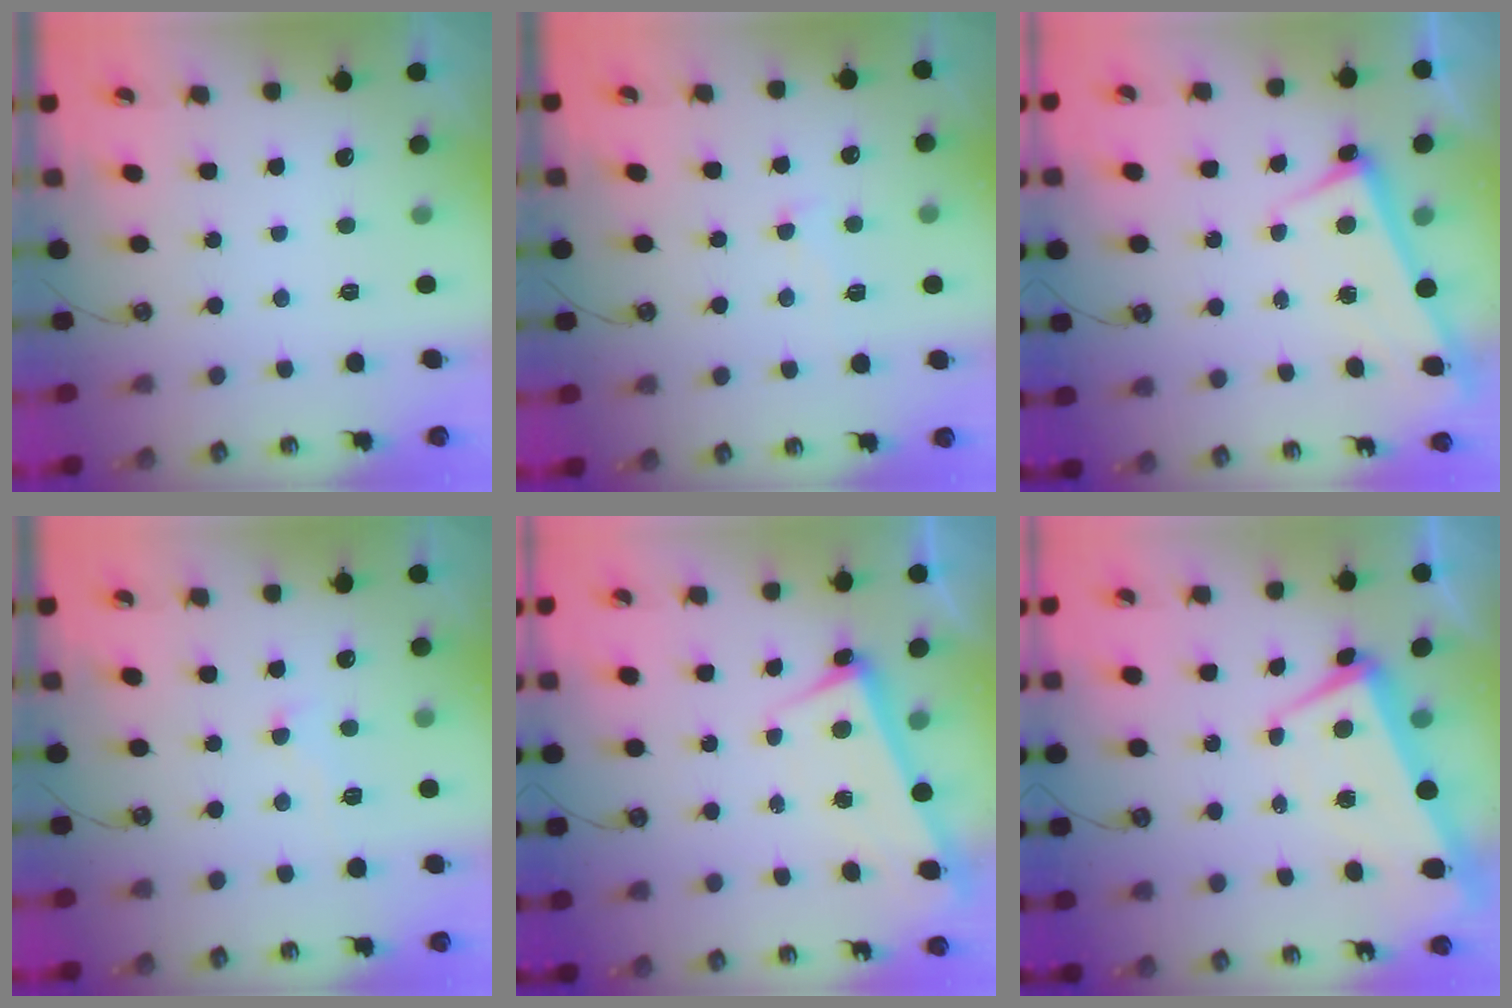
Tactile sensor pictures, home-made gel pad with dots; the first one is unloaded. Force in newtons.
{"total": 0.6, "press": 0.3, "slide": 0.5}
{"total": 2.8, "press": 2.7, "slide": 0.4}
{"total": 0.8, "press": 0.7, "slide": 0.4}
{"total": 2.6, "press": 2.4, "slide": 0.9}
{"total": 1.6, "press": 1.4, "slide": 0.9}